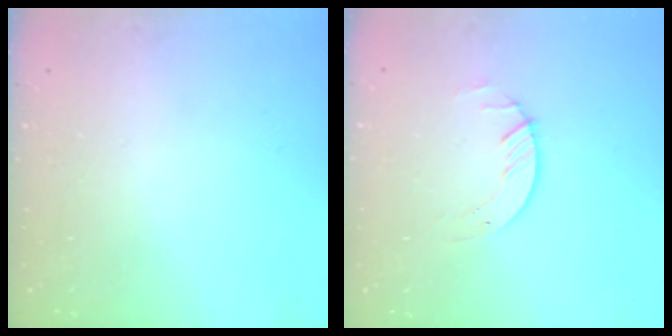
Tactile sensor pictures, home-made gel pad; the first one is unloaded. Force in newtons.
{"total": 2.6, "press": 2.6, "slide": 0.3}